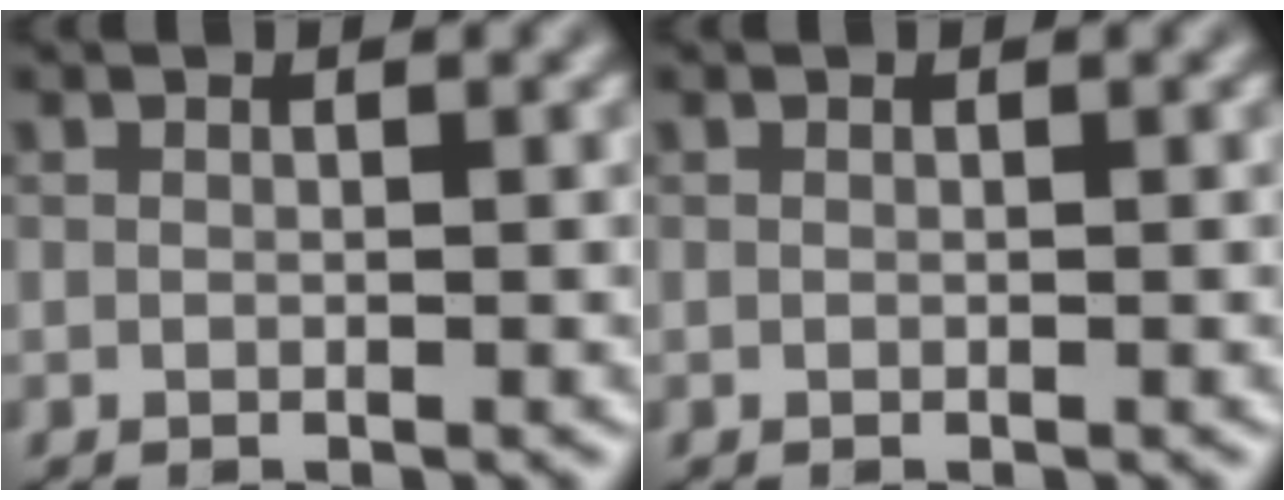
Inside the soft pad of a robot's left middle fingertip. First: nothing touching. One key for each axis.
{"total": 0.0}